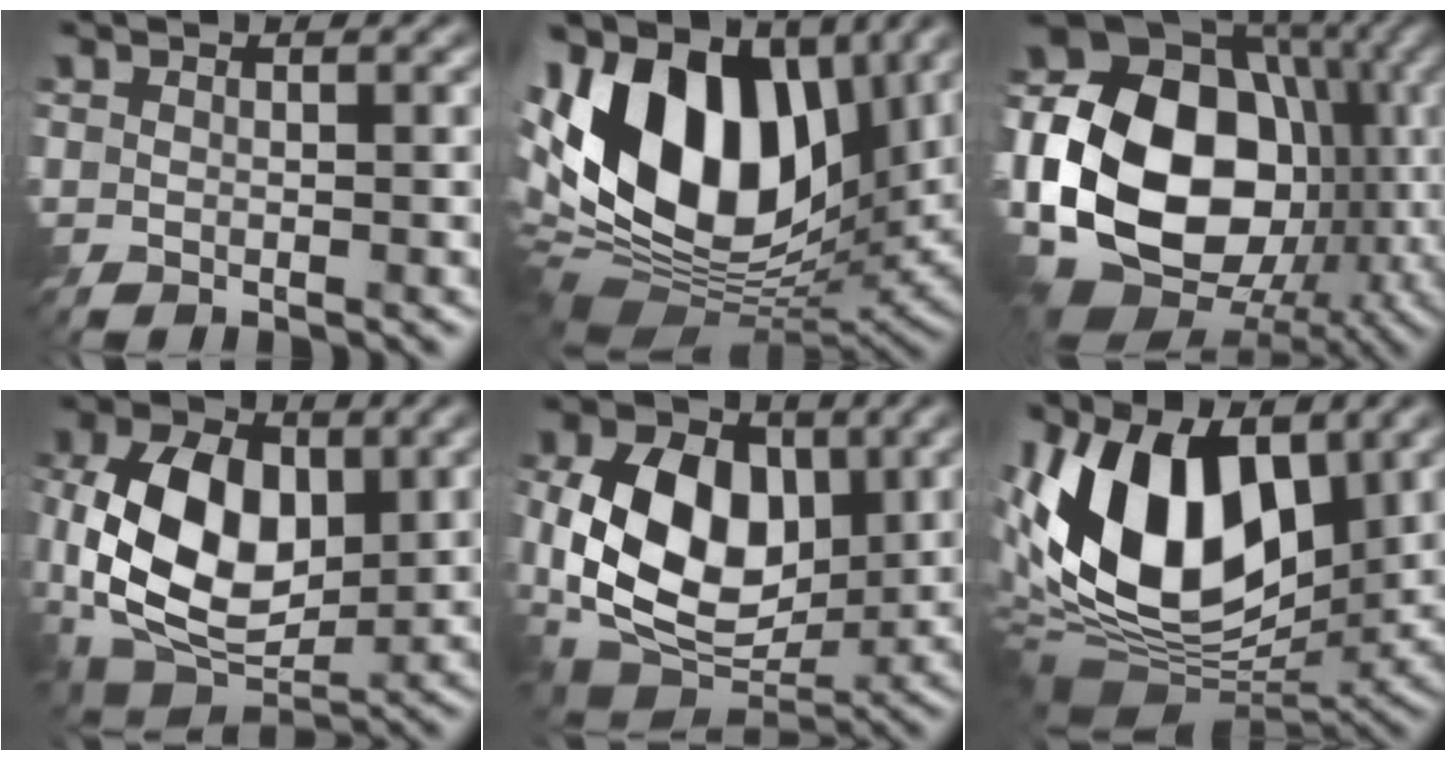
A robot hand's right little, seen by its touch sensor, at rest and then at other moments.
{"total": 17.5, "force": [3.0, 11.1, 13.2], "torque": [-0.274, 0.009, 0.041]}
{"total": 21.1, "force": [-1.2, 16.2, 13.5], "torque": [-0.275, -0.010, -0.027]}
{"total": 11.9, "force": [0.0, 7.8, 8.9], "torque": [-0.180, -0.001, -0.010]}
{"total": 13.1, "force": [0.4, 9.0, 9.6], "torque": [-0.182, 0.001, -0.006]}
{"total": 13.8, "force": [1.1, 7.9, 11.2], "torque": [-0.225, -0.006, -0.001]}